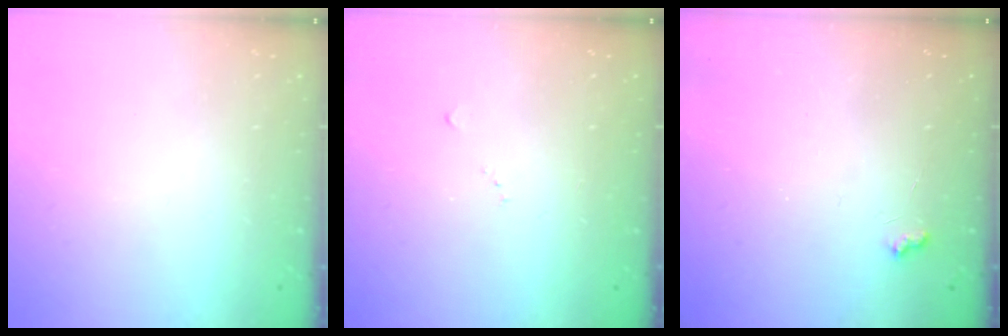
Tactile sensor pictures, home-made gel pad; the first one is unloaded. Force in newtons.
{"total": 4.4, "press": 4.3, "slide": 0.7}
{"total": 3.2, "press": 3.2, "slide": 0.5}